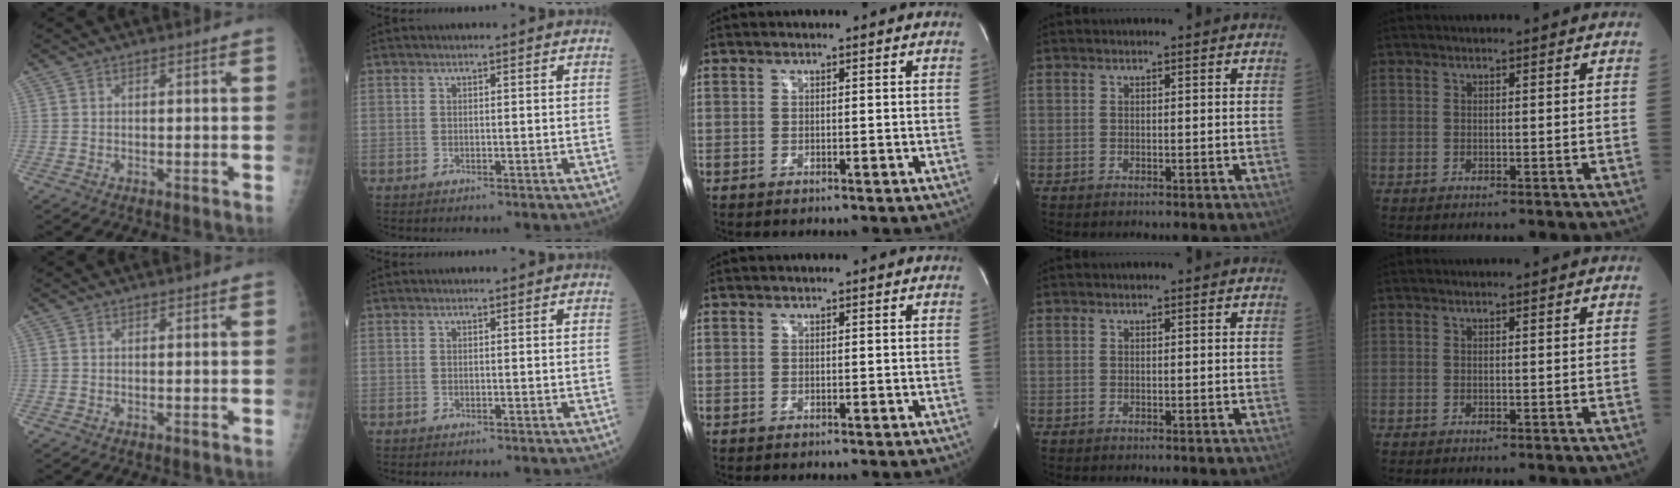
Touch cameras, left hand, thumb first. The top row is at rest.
{}